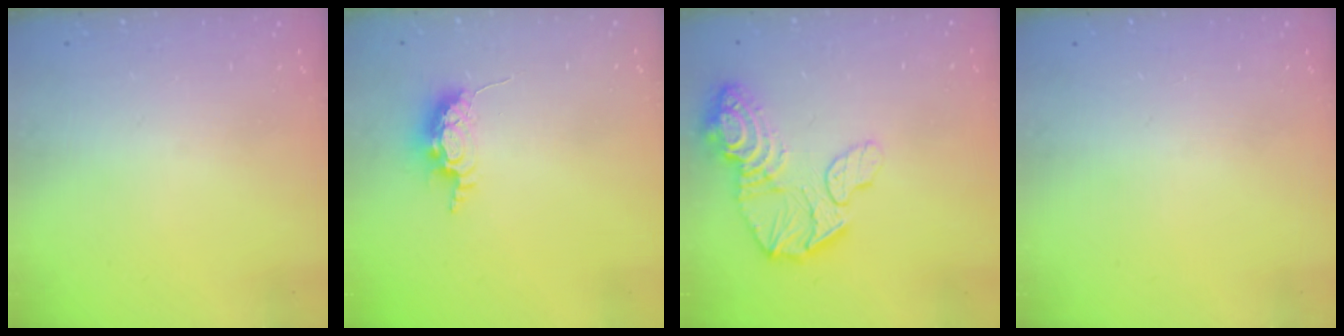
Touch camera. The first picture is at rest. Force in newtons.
{"total": 7.2, "press": 7.1, "slide": 0.5}
{"total": 15.8, "press": 15.7, "slide": 0.9}
{"total": 0.0}